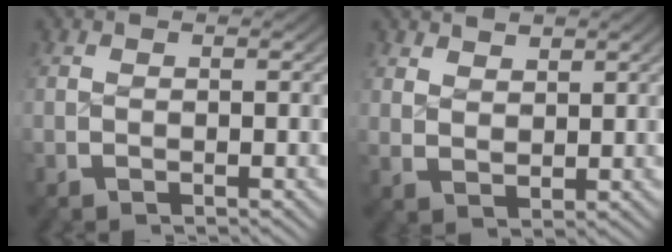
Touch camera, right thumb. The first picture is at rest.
{"total": 2.3, "force": [1.9, 1.0, 0.8], "torque": [-0.008, -0.005, 0.044]}